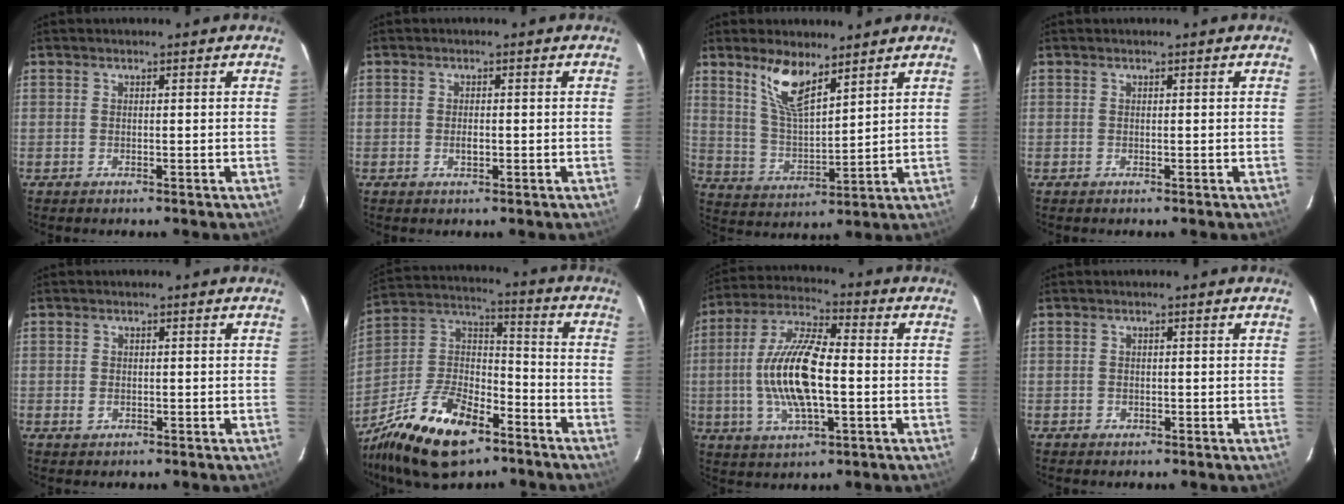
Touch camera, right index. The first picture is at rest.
{"total": 1.5, "force": [-0.4, 0.9, 1.1], "torque": [-0.021, -0.001, -0.005]}
{"total": 9.2, "force": [6.3, 2.7, 6.2], "torque": [-0.119, 0.001, 0.129]}
{"total": 0.0}
{"total": 1.4, "force": [-0.4, 1.1, 0.6], "torque": [-0.010, 0.001, -0.007]}
{"total": 22.3, "force": [-13.7, 10.3, 14.3], "torque": [-0.302, -0.003, -0.239]}
{"total": 14.9, "force": [-1.7, 4.9, 14.0], "torque": [-0.285, 0.005, -0.034]}
{"total": 1.0, "force": [-0.5, 0.9, 0.1], "torque": [0.001, 0.002, -0.005]}